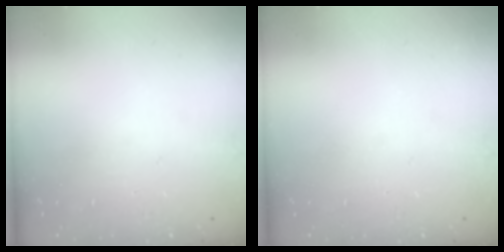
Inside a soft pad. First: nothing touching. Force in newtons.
{"total": 0.0}